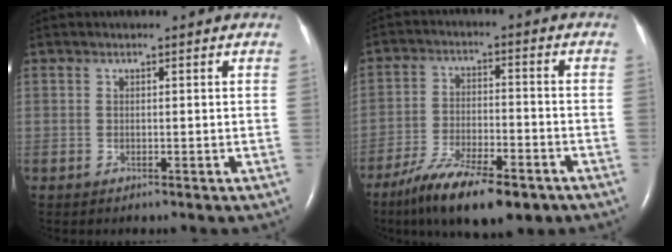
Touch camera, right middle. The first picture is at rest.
{"total": 13.8, "force": [-9.5, 3.9, 9.2], "torque": [-0.163, -0.021, -0.161]}